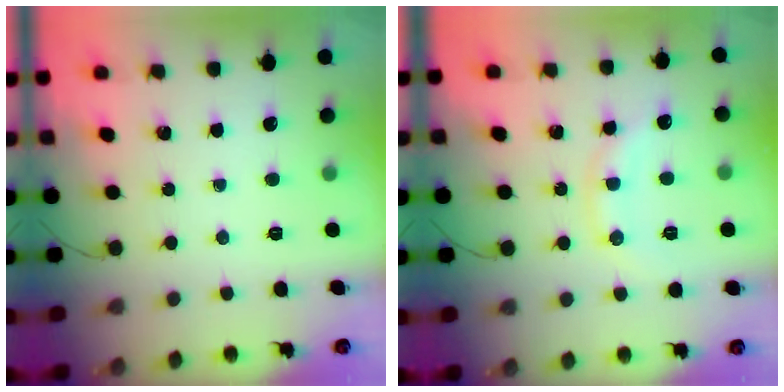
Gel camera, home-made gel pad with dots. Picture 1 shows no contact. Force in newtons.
{"total": 8.4, "press": 8.4, "slide": 0.3}